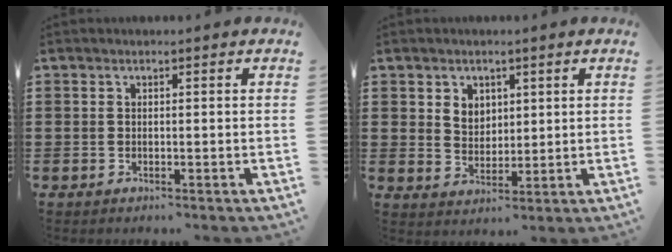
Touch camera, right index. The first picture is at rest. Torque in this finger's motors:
{"motor_torque": [0.09, 0.09, 0.11, 0.06]}